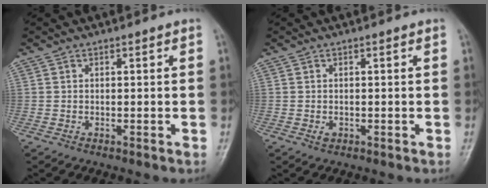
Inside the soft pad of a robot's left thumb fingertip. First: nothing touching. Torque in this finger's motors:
{"motor_torque": [-0.09, 0.13, 0.13, 0.17, 0.00]}